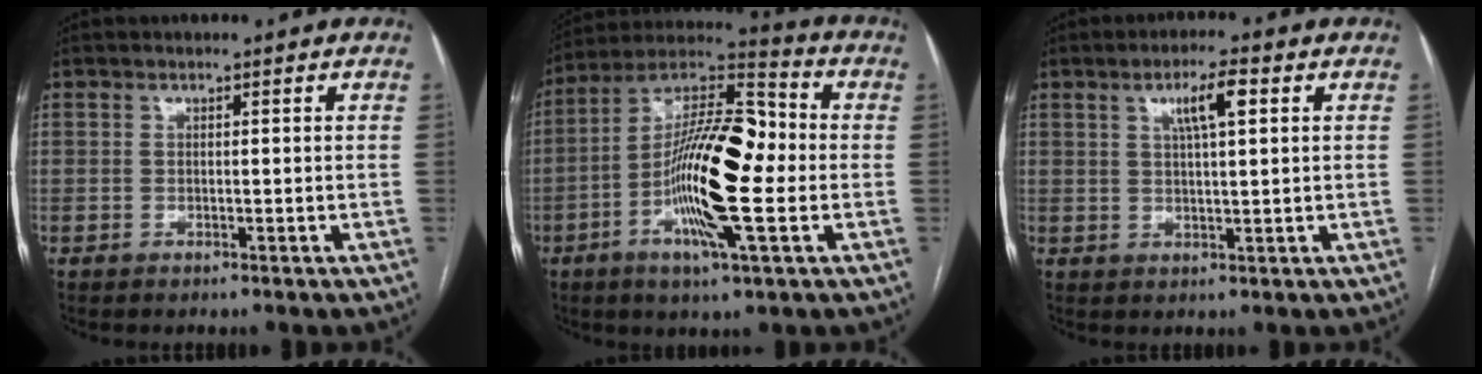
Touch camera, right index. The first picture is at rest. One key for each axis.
{"total": 18.0, "fx": -2.8, "fy": 3.5, "fz": 17.4, "tx": -0.320, "ty": 0.013, "tz": -0.055}
{"total": 5.1, "fx": 2.0, "fy": 0.6, "fz": 4.6, "tx": -0.084, "ty": 0.007, "tz": 0.036}